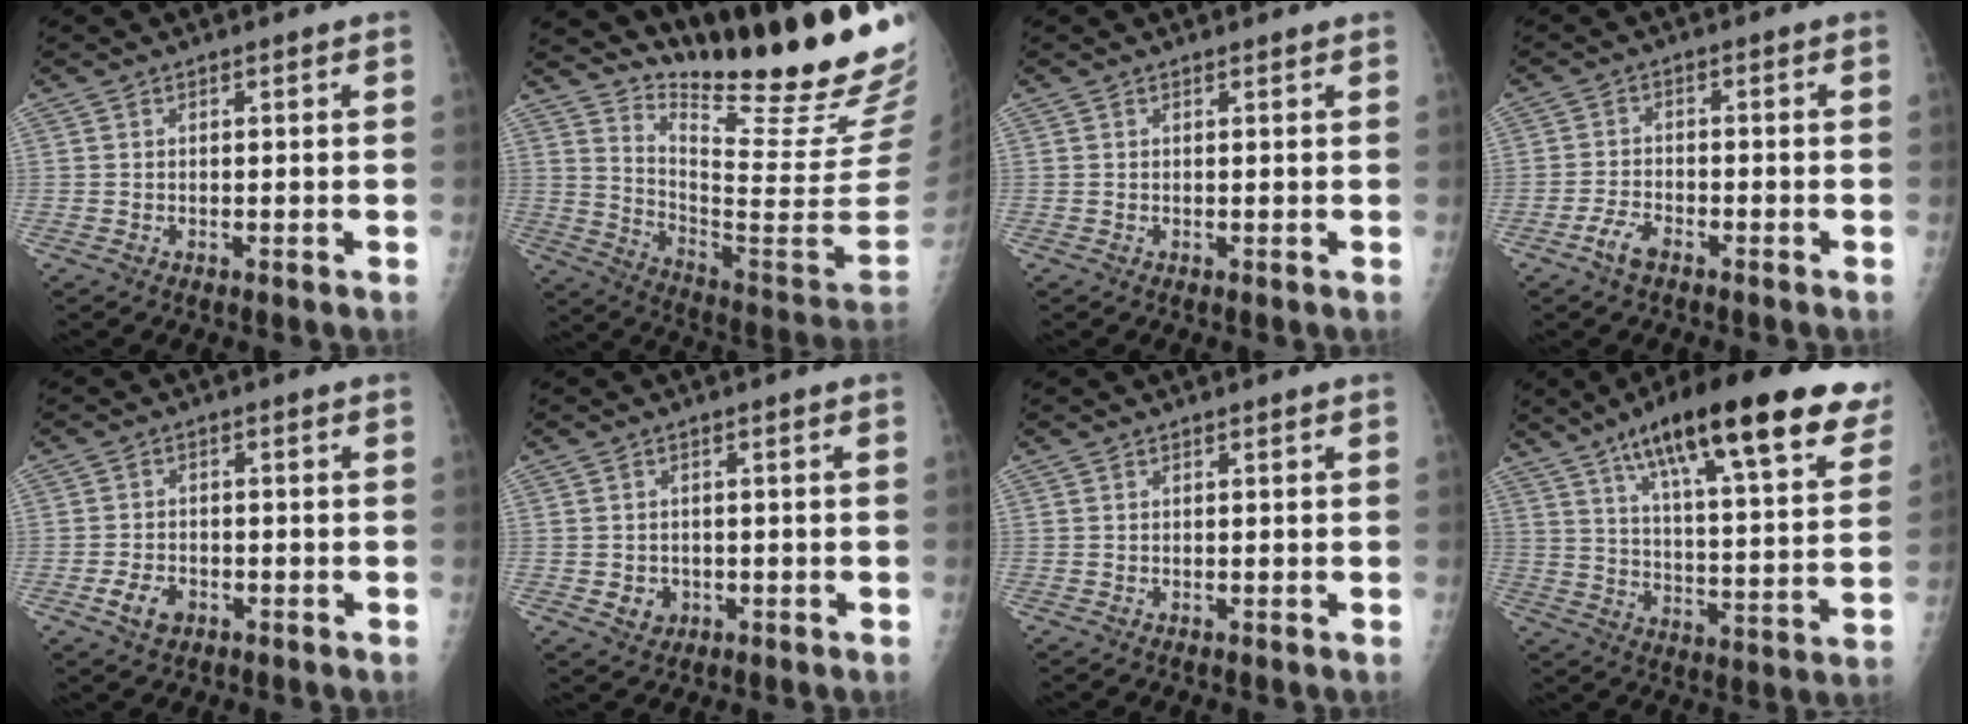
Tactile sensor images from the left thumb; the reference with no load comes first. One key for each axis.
{"total": 26.5, "fx": 21.2, "fy": 2.8, "fz": 15.7, "tx": -0.213, "ty": -0.180, "tz": 0.310}
{"total": 0.5, "fx": 0.5, "fy": 0.2, "fz": 0.1, "tx": -0.006, "ty": -0.002, "tz": 0.006}
{"total": 3.8, "fx": -2.6, "fy": 1.7, "fz": 2.3, "tx": -0.047, "ty": 0.013, "tz": -0.049}
{"total": 4.3, "fx": -2.1, "fy": 2.9, "fz": 2.5, "tx": -0.040, "ty": 0.009, "tz": -0.034}
{"total": 3.0, "fx": -0.7, "fy": 2.7, "fz": 1.1, "tx": -0.005, "ty": 0.003, "tz": -0.002}
{"total": 0.0}
{"total": 27.7, "fx": 16.5, "fy": 7.0, "fz": 21.2, "tx": -0.288, "ty": -0.030, "tz": 0.244}